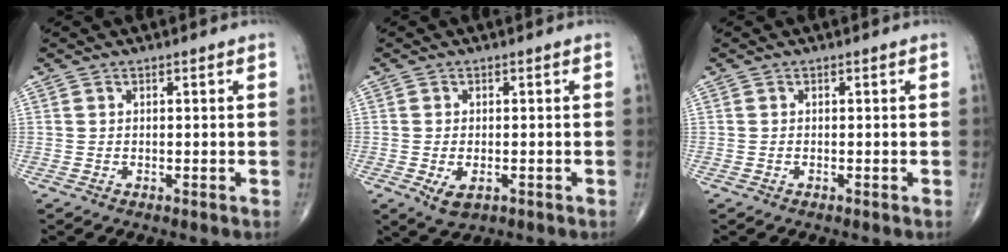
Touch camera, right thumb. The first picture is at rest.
{"total": 3.8, "force": [-1.3, 2.0, 2.9], "torque": [-0.051, -0.005, -0.014]}
{"total": 0.0}